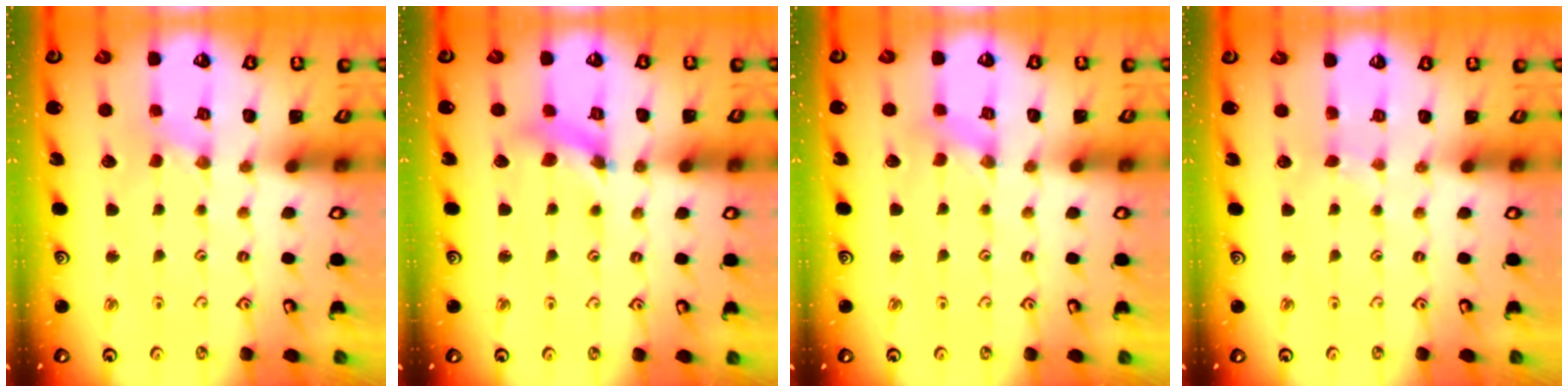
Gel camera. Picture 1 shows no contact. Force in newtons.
{"total": 7.1, "press": 7.0, "slide": 0.8}
{"total": 0.0}
{"total": 1.2, "press": 1.2, "slide": 0.2}